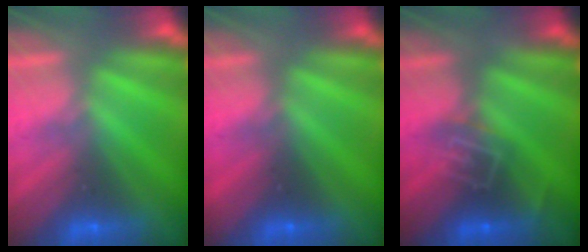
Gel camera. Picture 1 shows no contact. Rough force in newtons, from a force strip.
{"total": 2.2}
{"total": 2.7}